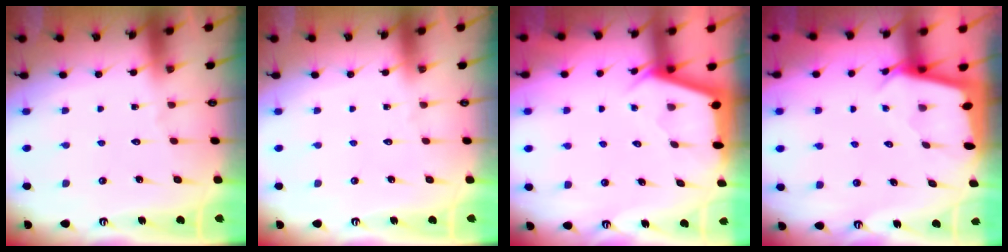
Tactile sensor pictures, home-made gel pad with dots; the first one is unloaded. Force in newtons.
{"total": 0.0}
{"total": 2.9, "press": 2.9, "slide": 0.3}
{"total": 2.4, "press": 2.4, "slide": 0.2}